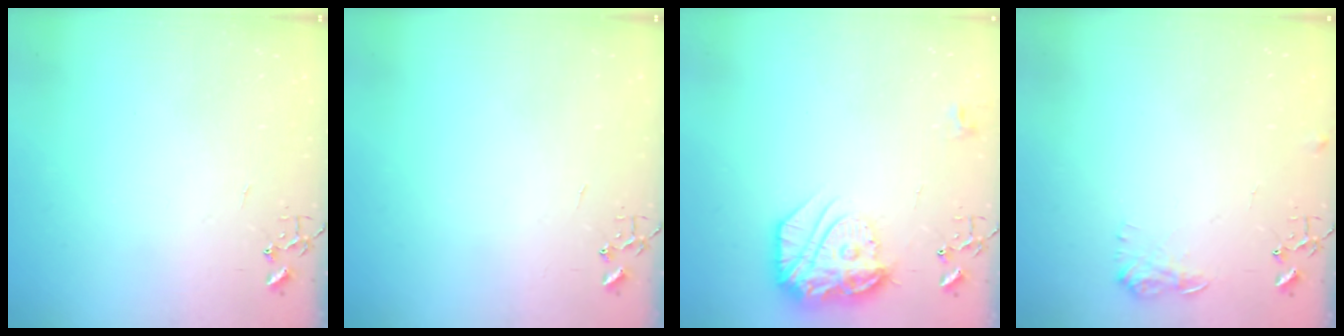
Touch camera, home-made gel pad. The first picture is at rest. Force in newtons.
{"total": 0.0}
{"total": 19.0, "press": 19.0, "slide": 1.7}
{"total": 7.6, "press": 7.6, "slide": 0.3}